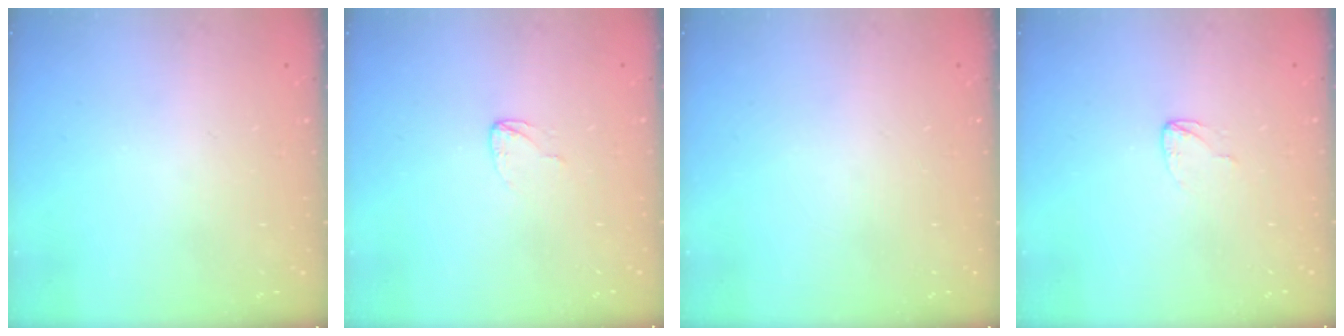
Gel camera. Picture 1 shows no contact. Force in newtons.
{"total": 2.6, "press": 2.6, "slide": 0.0}
{"total": 0.0}
{"total": 2.6, "press": 2.6, "slide": 0.0}